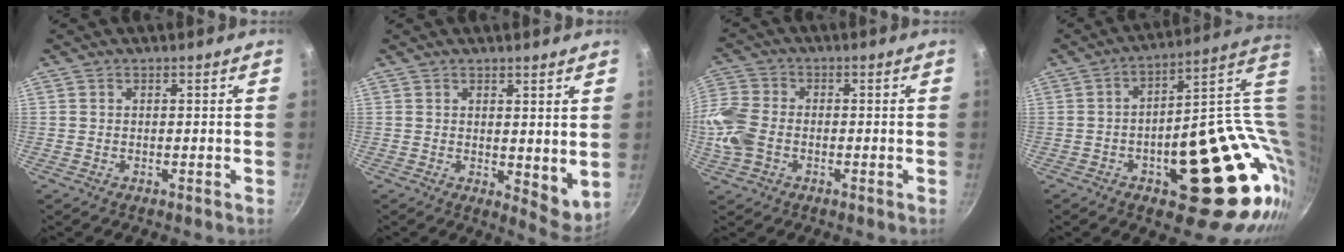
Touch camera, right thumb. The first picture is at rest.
{"total": 6.2, "force": [1.9, 2.8, 5.2], "torque": [-0.067, -0.024, 0.029]}
{"total": 13.1, "force": [-2.5, 10.0, 8.1], "torque": [-0.193, 0.022, -0.063]}
{"total": 29.1, "force": [2.3, 13.4, 25.7], "torque": [-0.301, -0.002, 0.059]}